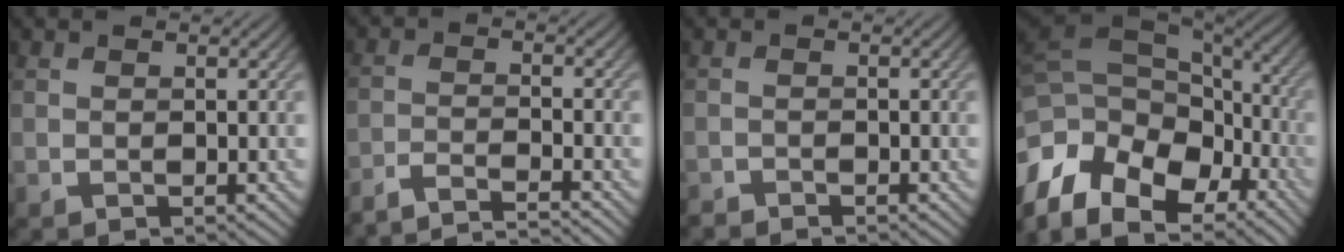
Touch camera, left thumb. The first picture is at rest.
{"total": 6.3, "force": [-5.7, 0.7, 2.5], "torque": [-0.048, 0.005, -0.109]}
{"total": 1.3, "force": [-1.3, 0.1, 0.1], "torque": [-0.002, -0.004, -0.029]}
{"total": 17.5, "force": [-8.9, 10.9, 10.5], "torque": [-0.271, -0.010, -0.126]}